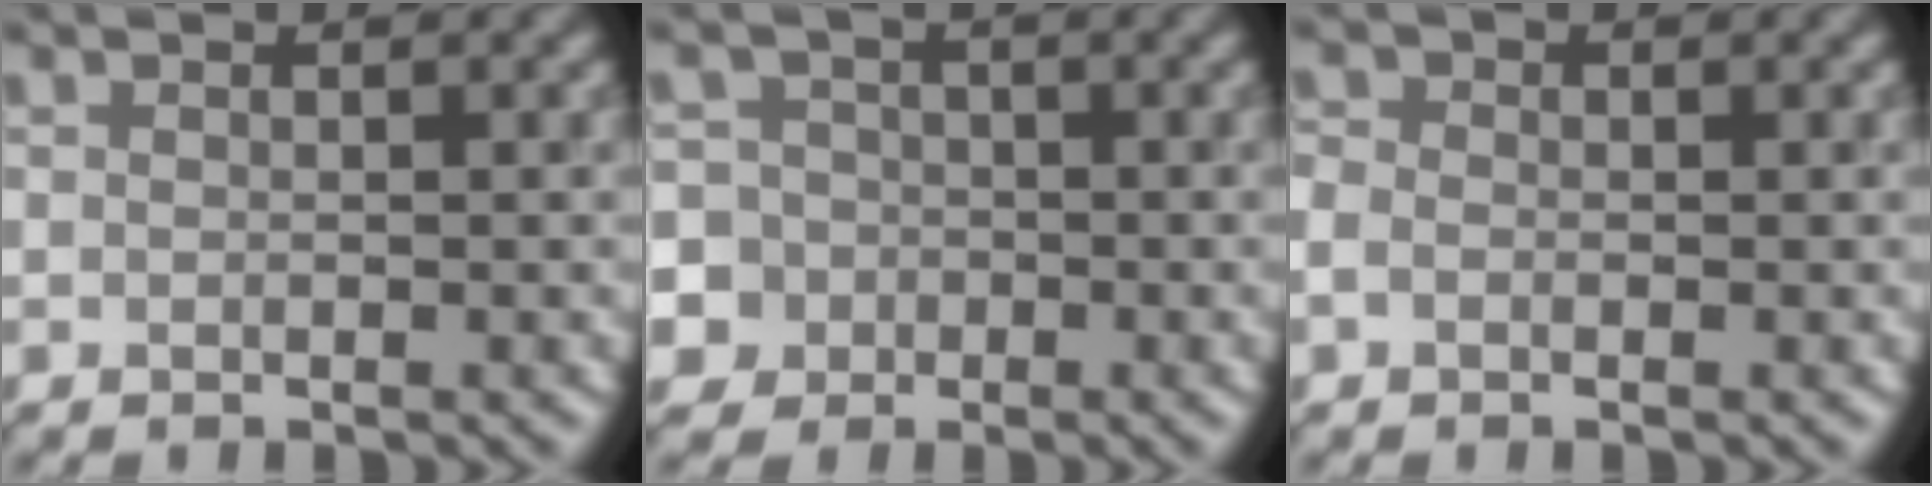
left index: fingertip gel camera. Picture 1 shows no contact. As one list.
[{"total": 7.4, "force": [-2.6, 6.8, 1.5], "torque": [-0.038, -0.002, -0.079]}, {"total": 1.4, "force": [-0.4, 1.1, 0.6], "torque": [-0.011, 0.002, -0.015]}]